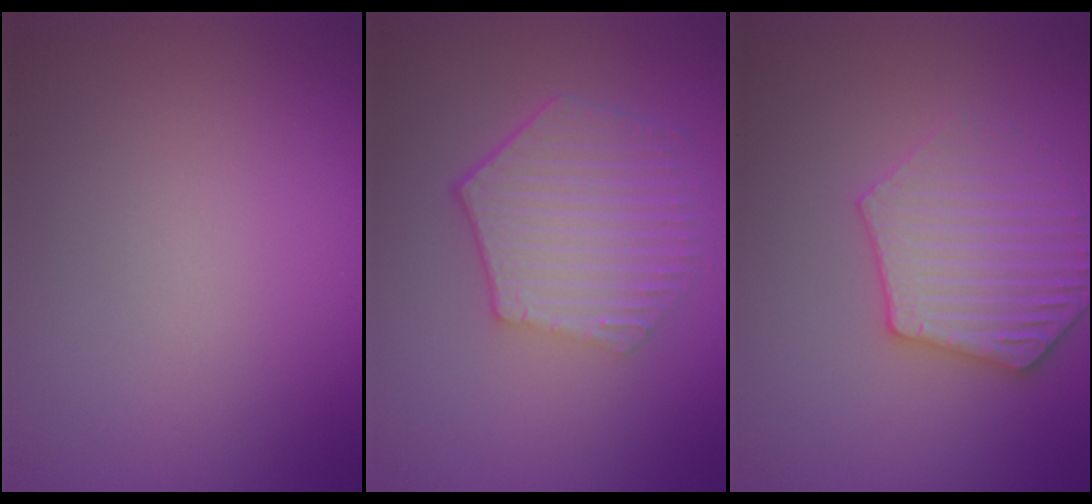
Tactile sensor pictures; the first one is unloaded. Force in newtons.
{"total": 5.8, "press": 4.3, "slide": 3.9}
{"total": 4.2, "press": 3.9, "slide": 1.6}